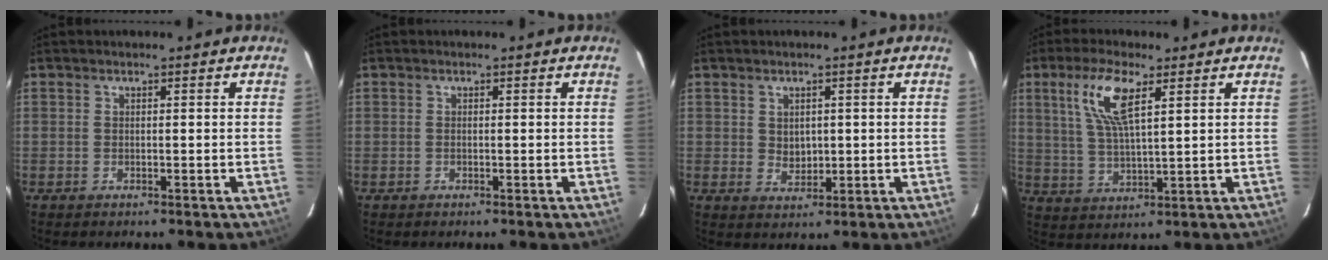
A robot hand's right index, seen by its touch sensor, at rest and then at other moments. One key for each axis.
{"total": 0.0}
{"total": 2.9, "fx": 0.6, "fy": 2.5, "fz": 1.4, "tx": -0.021, "ty": 0.000, "tz": 0.017}
{"total": 9.4, "fx": 4.3, "fy": 2.5, "fz": 8.0, "tx": -0.163, "ty": 0.008, "tz": 0.088}